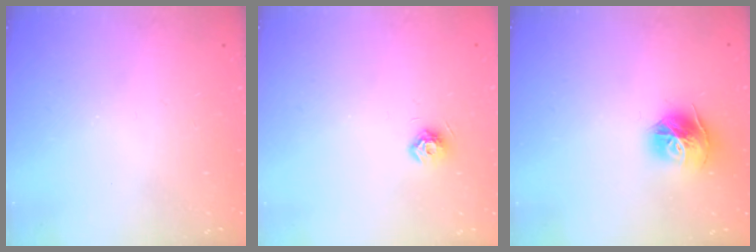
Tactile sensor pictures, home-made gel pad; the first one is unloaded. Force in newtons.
{"total": 7.6, "press": 7.5, "slide": 1.1}
{"total": 12.5, "press": 12.4, "slide": 1.3}